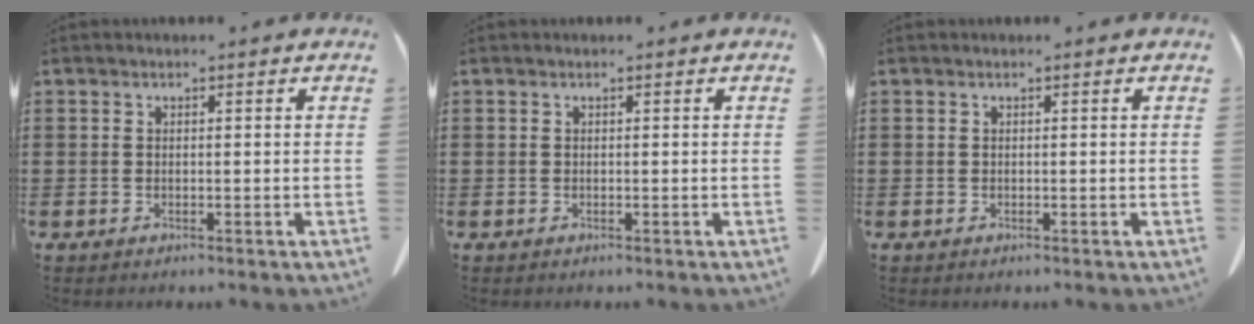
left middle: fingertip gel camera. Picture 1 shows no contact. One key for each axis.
{"total": 0.0}
{"total": 0.0}